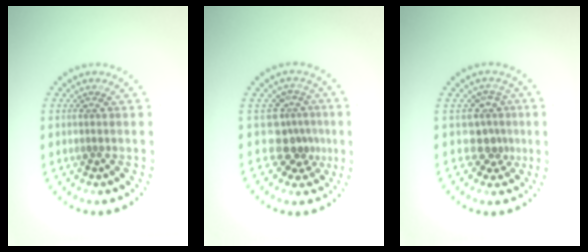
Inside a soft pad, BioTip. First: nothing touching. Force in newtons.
{"total": 3.4, "press": 2.3, "slide": 2.4}
{"total": 2.8, "press": 2.1, "slide": 1.9}